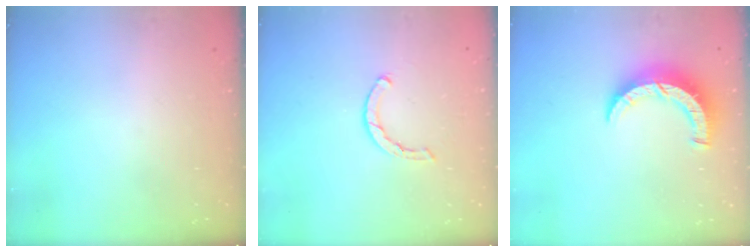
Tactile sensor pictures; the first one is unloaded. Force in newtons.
{"total": 2.0, "press": 2.0, "slide": 0.2}
{"total": 8.4, "press": 8.4, "slide": 0.7}